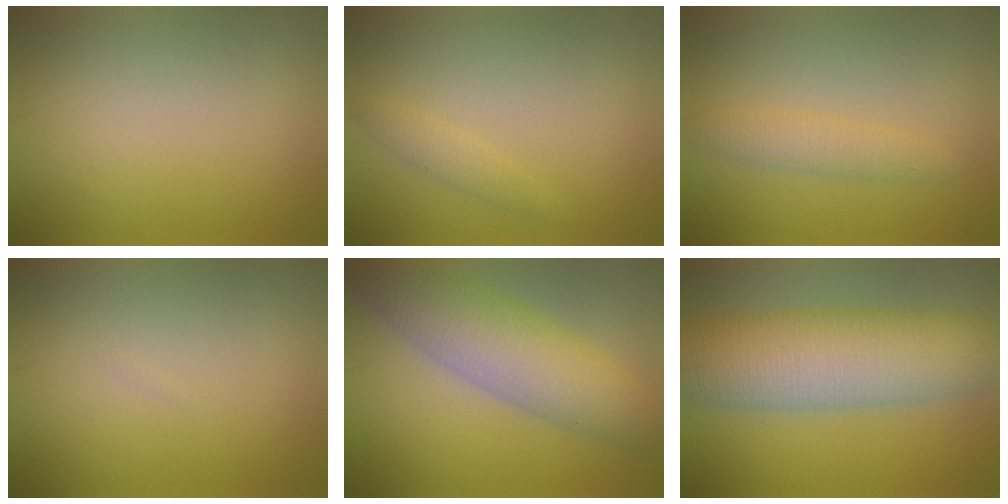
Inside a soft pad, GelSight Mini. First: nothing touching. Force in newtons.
{"total": 1.3, "press": 1.3, "slide": 0.0}
{"total": 2.2, "press": 2.2, "slide": 0.1}
{"total": 0.0}
{"total": 7.8, "press": 7.8, "slide": 0.5}
{"total": 10.8, "press": 10.8, "slide": 0.5}